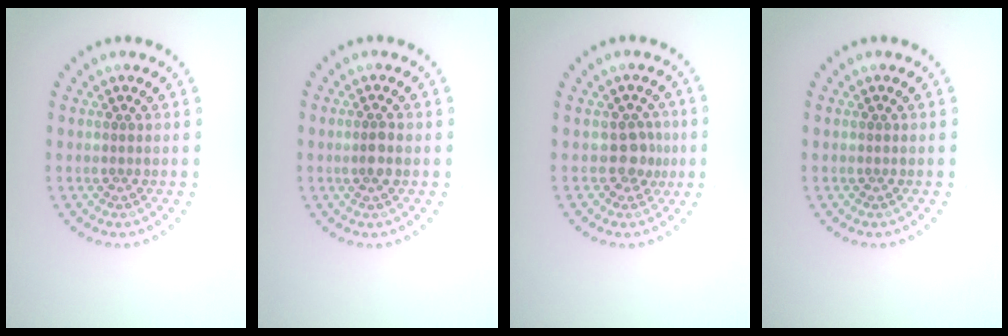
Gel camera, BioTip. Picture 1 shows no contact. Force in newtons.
{"total": 1.4, "press": 1.3, "slide": 0.7}
{"total": 2.0, "press": 1.6, "slide": 1.2}
{"total": 0.0}